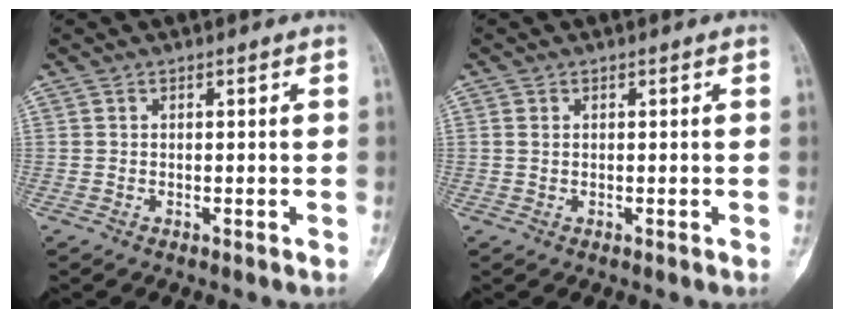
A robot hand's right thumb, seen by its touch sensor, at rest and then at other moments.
{"total": 0.9, "force": [0.2, 0.7, 0.6], "torque": [-0.014, 0.001, 0.005]}